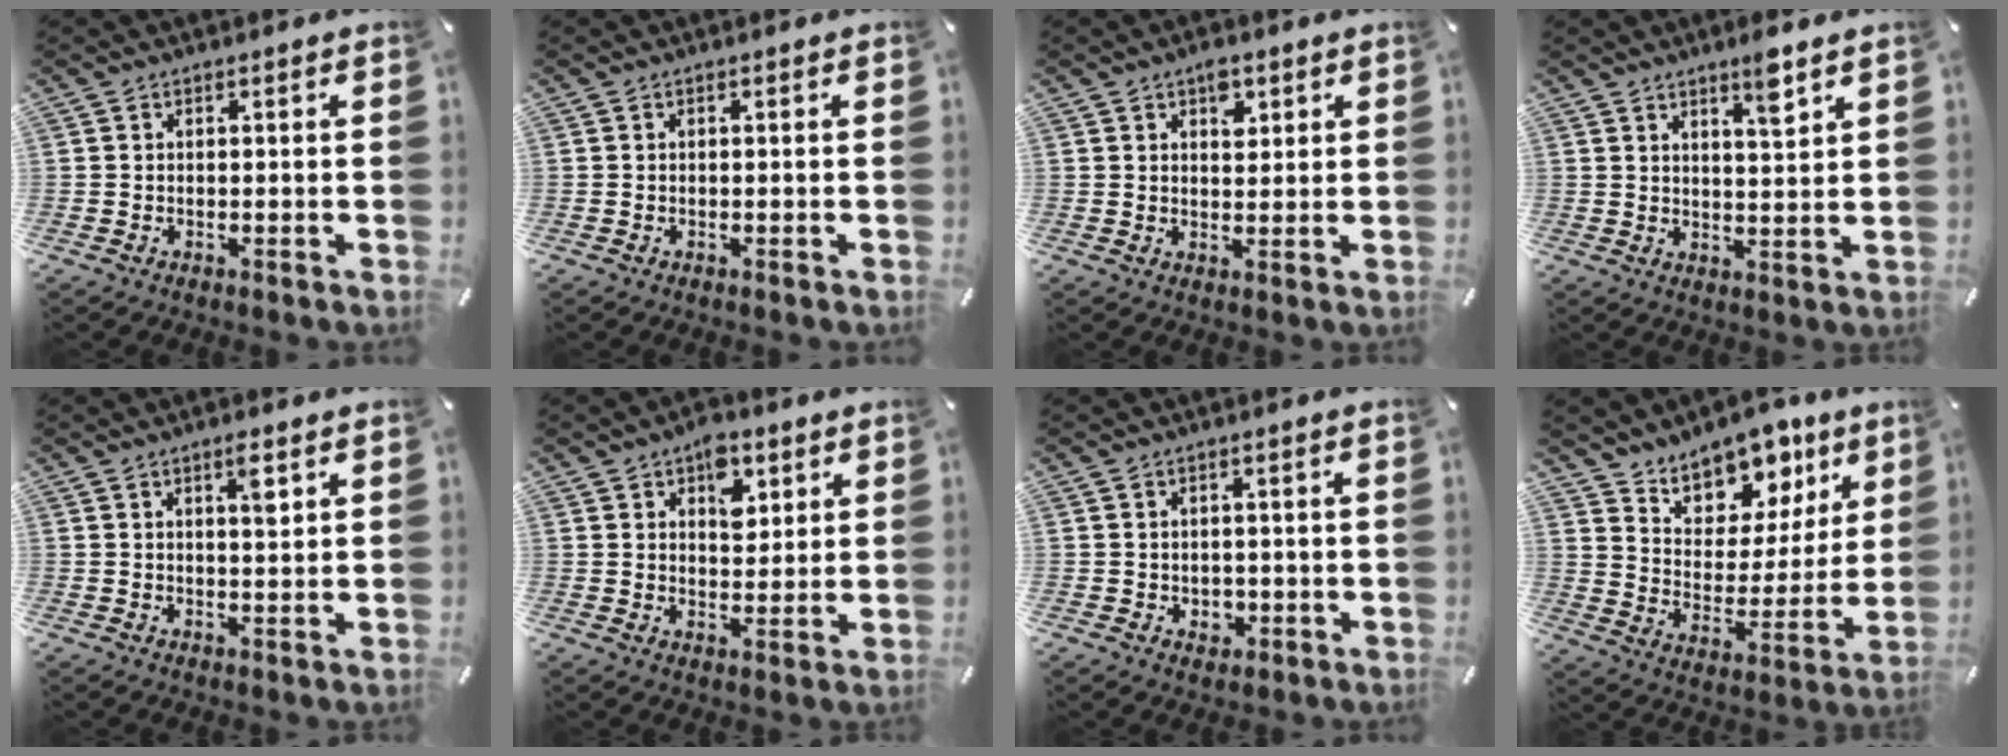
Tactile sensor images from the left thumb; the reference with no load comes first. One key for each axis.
{"total": 0.0}
{"total": 4.0, "fx": 2.2, "fy": 2.4, "fz": 2.4, "tx": -0.021, "ty": -0.009, "tz": 0.033}
{"total": 5.5, "fx": 4.2, "fy": 0.9, "fz": 3.4, "tx": -0.046, "ty": -0.028, "tz": 0.067}
{"total": 3.6, "fx": 1.8, "fy": 0.7, "fz": 3.0, "tx": -0.051, "ty": -0.004, "tz": 0.027}
{"total": 7.5, "fx": 3.8, "fy": 4.8, "fz": 4.3, "tx": -0.041, "ty": -0.012, "tz": 0.060}
{"total": 2.1, "fx": -0.2, "fy": 2.0, "fz": 0.7, "tx": -0.007, "ty": 0.000, "tz": -0.005}
{"total": 12.7, "fx": 10.8, "fy": 6.4, "fz": 1.8, "tx": -0.026, "ty": -0.109, "tz": 0.195}